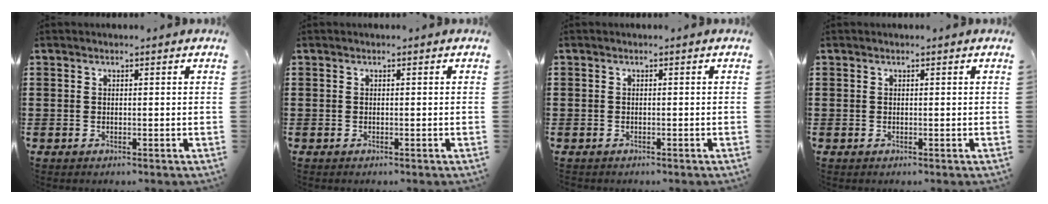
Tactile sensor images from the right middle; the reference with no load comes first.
{"total": 0.0}
{"total": 0.9, "force": [-0.6, 0.6, -0.1], "torque": [0.001, 0.005, -0.014]}
{"total": 0.0}